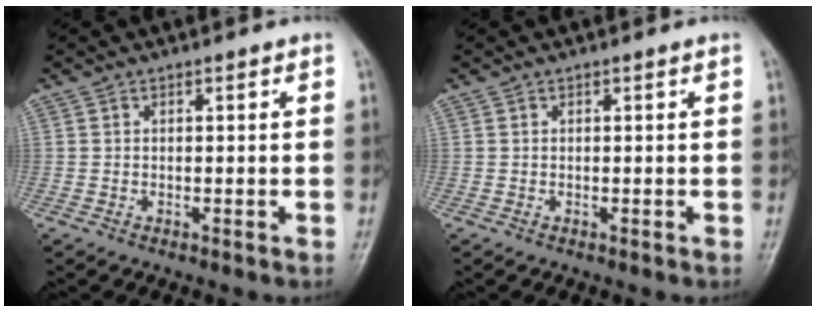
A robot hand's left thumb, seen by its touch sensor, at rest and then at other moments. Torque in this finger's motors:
{"motor_torque": [-0.24, -0.11, 0.02, 0.20, 0.01]}